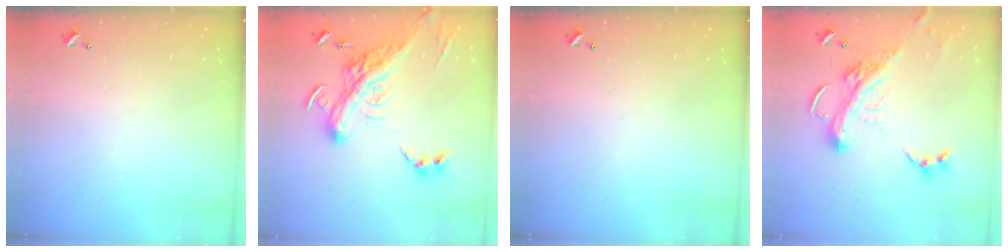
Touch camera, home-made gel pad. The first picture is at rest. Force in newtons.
{"total": 10.0, "press": 9.8, "slide": 2.3}
{"total": 0.0}
{"total": 6.2, "press": 6.1, "slide": 1.5}